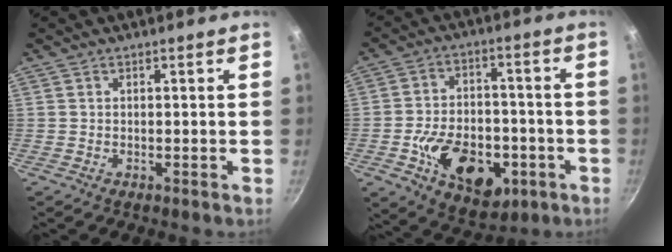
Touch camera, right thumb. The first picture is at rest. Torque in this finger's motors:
{"motor_torque": [2.31, 2.13, 0.14, -0.07, 0.38]}